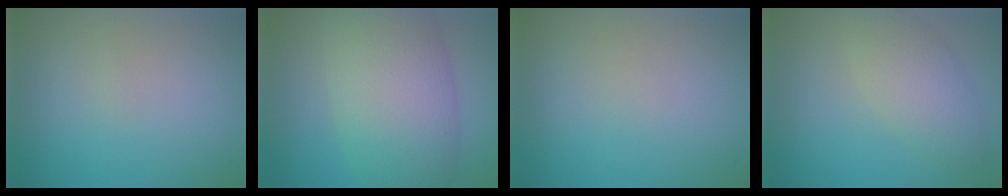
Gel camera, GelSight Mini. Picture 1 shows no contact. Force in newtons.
{"total": 10.0, "press": 9.9, "slide": 0.7}
{"total": 0.0}
{"total": 3.6, "press": 3.6, "slide": 0.1}